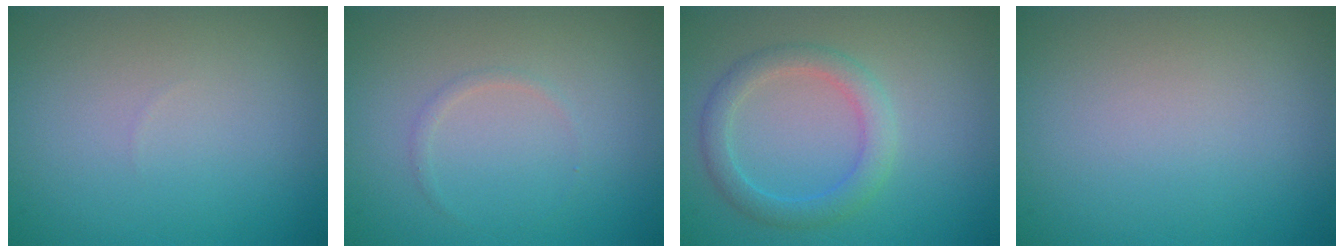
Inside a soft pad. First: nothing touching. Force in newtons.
{"total": 0.6, "press": 0.6, "slide": 0.0}
{"total": 2.9, "press": 2.9, "slide": 0.1}
{"total": 0.0}